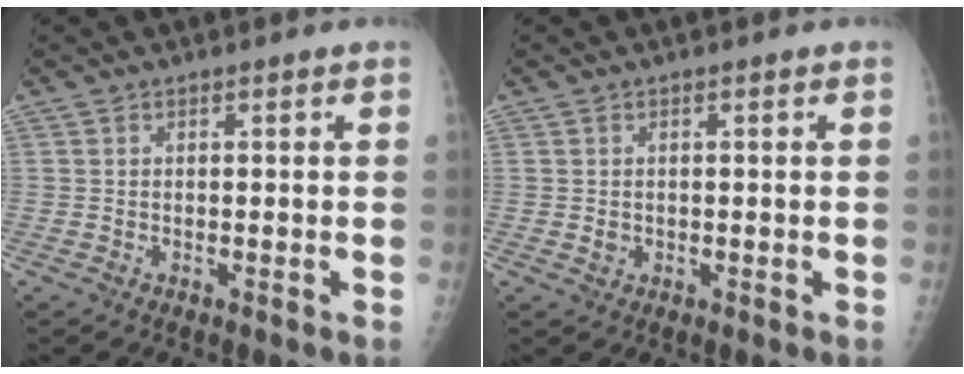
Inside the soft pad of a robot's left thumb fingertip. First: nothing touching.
{"total": 1.6, "force": [-0.1, 1.5, 0.7], "torque": [-0.004, 0.002, 0.001]}